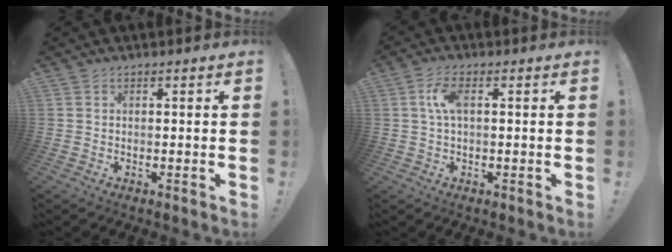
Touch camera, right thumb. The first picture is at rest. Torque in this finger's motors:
{"motor_torque": [-0.02, 0.16, 0.33, -0.27, 0.06]}